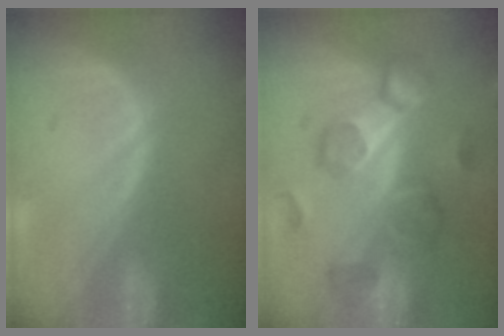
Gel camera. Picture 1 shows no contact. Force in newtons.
{"total": 8.6, "press": 8.5, "slide": 1.6}